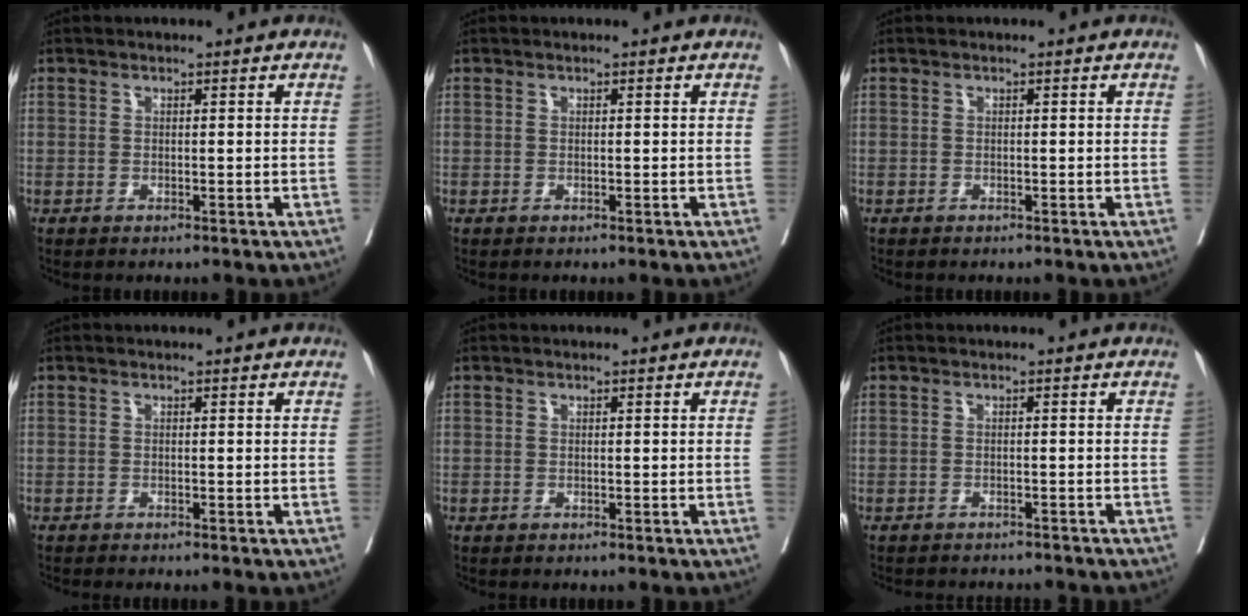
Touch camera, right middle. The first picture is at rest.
{"total": 0.0}
{"total": 0.0}
{"total": 1.6, "force": [-1.4, -0.4, 0.6], "torque": [-0.004, 0.002, -0.022]}
{"total": 0.0}
{"total": 8.2, "force": [-7.8, 1.4, 2.2], "torque": [-0.024, -0.006, -0.092]}